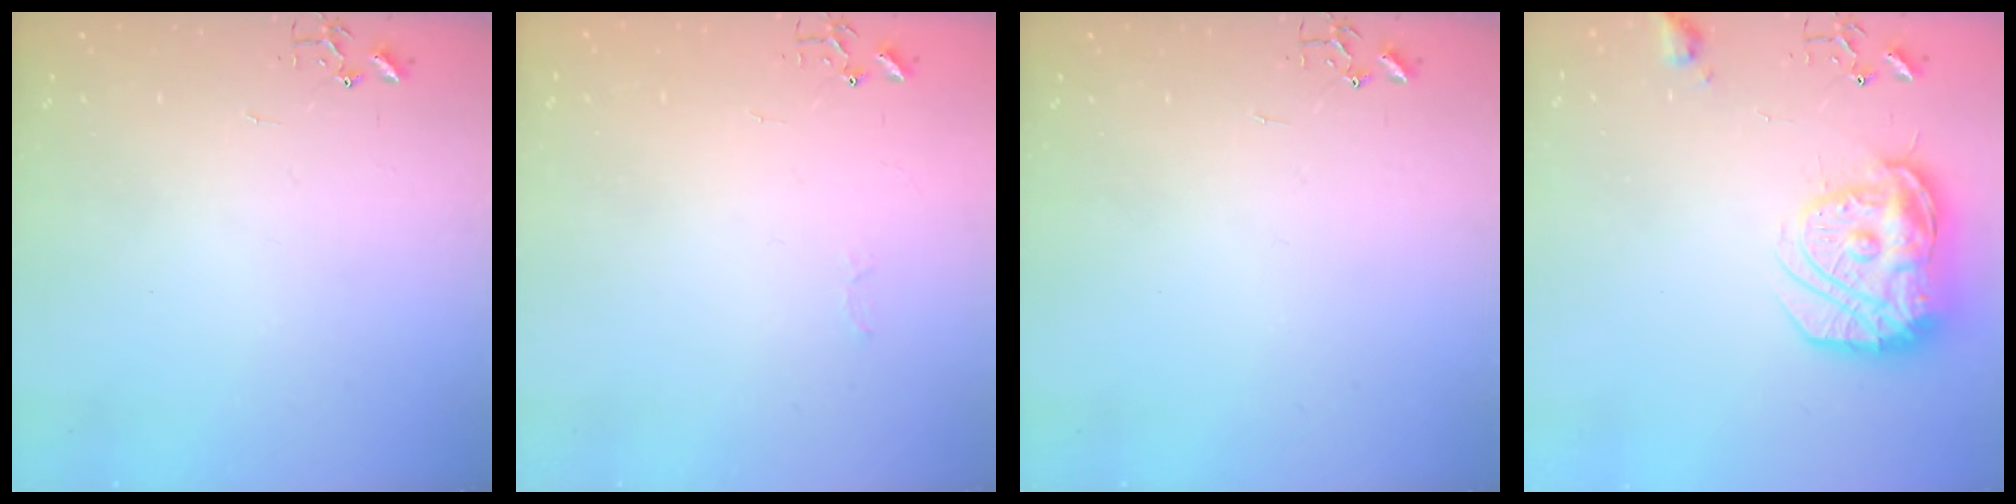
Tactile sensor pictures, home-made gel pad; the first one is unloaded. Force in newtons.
{"total": 2.5, "press": 2.5, "slide": 0.4}
{"total": 0.0}
{"total": 18.2, "press": 18.2, "slide": 1.5}